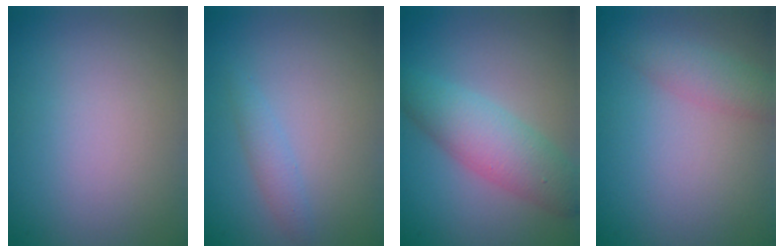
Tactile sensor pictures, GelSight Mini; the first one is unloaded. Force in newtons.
{"total": 1.3, "press": 1.3, "slide": 0.1}
{"total": 4.8, "press": 4.8, "slide": 0.1}
{"total": 2.5, "press": 2.5, "slide": 0.1}